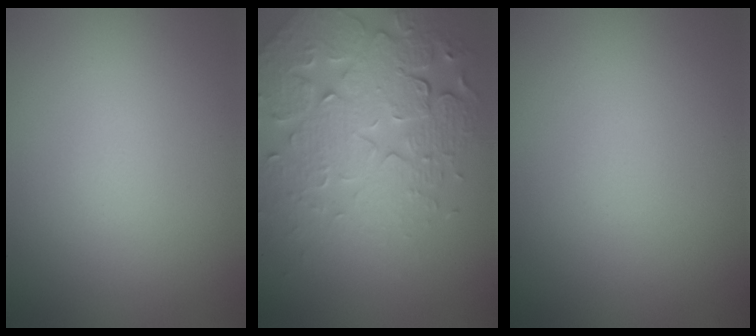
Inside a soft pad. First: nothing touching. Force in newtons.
{"total": 7.9, "press": 5.6, "slide": 5.5}
{"total": 0.0}